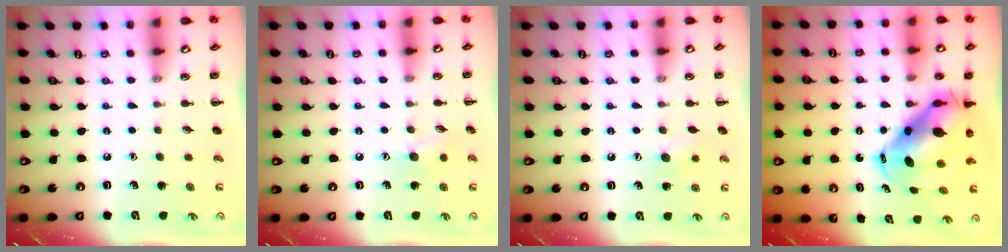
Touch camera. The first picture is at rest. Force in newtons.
{"total": 7.5, "press": 7.4, "slide": 1.1}
{"total": 7.0, "press": 6.8, "slide": 1.7}
{"total": 10.2, "press": 9.9, "slide": 2.5}